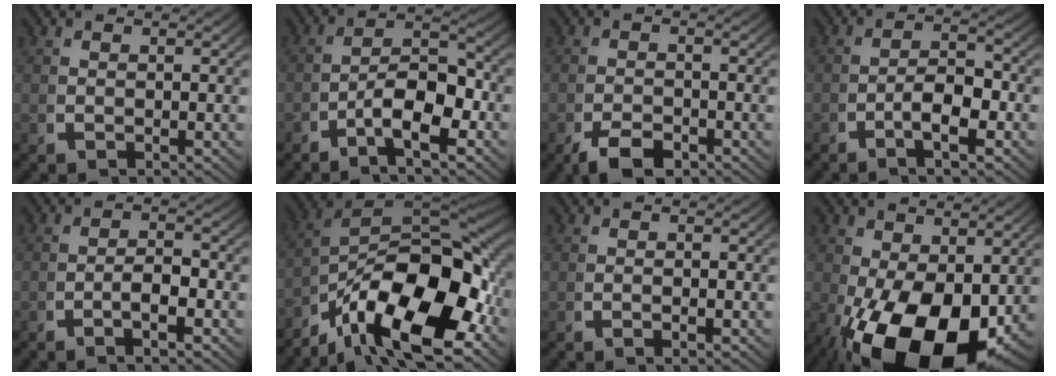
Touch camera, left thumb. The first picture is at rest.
{"total": 7.4, "force": [-1.6, 3.8, 6.1], "torque": [-0.109, -0.016, -0.029]}
{"total": 3.0, "force": [-2.1, 1.5, 1.6], "torque": [-0.026, -0.012, -0.035]}
{"total": 4.8, "force": [-1.0, 2.2, 4.2], "torque": [-0.078, -0.015, -0.016]}
{"total": 3.1, "force": [-0.8, 1.1, 2.8], "torque": [-0.050, -0.005, -0.016]}
{"total": 21.0, "force": [-2.6, 12.5, 16.7], "torque": [-0.274, -0.047, -0.032]}
{"total": 0.8, "force": [-0.1, 0.3, 0.7], "torque": [-0.011, 0.003, -0.006]}
{"total": 14.3, "force": [-3.5, 8.2, 11.2], "torque": [-0.204, -0.076, -0.016]}